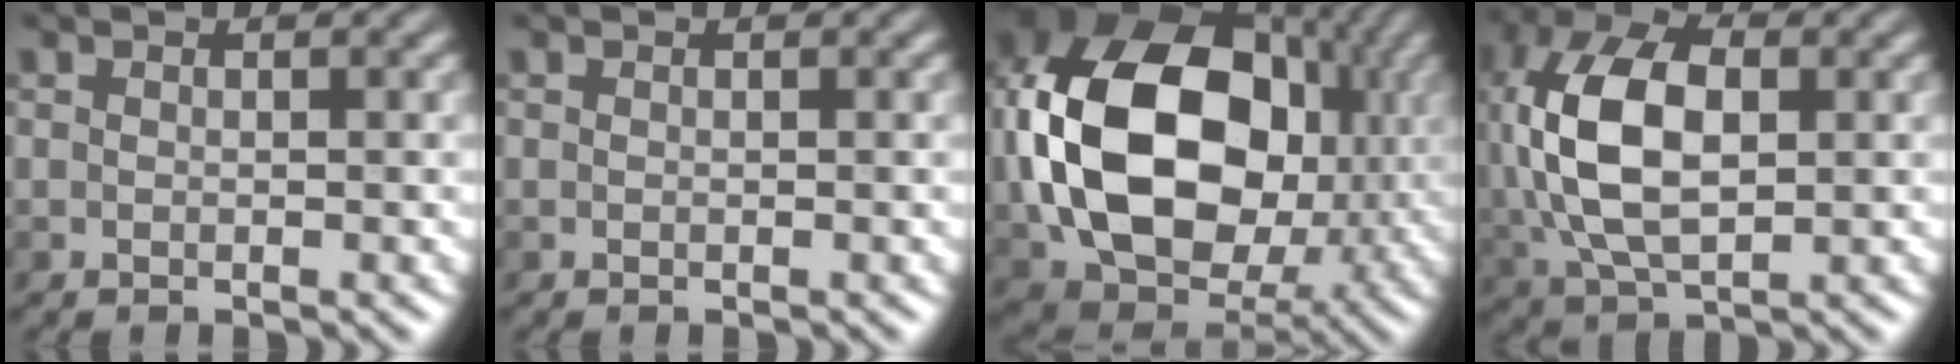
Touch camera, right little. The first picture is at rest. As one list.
[{"total": 0.0}, {"total": 17.9, "force": [0.7, 13.2, 12.1], "torque": [-0.254, 0.001, 0.003]}, {"total": 10.9, "force": [0.8, 6.5, 8.7], "torque": [-0.208, 0.010, 0.015]}]